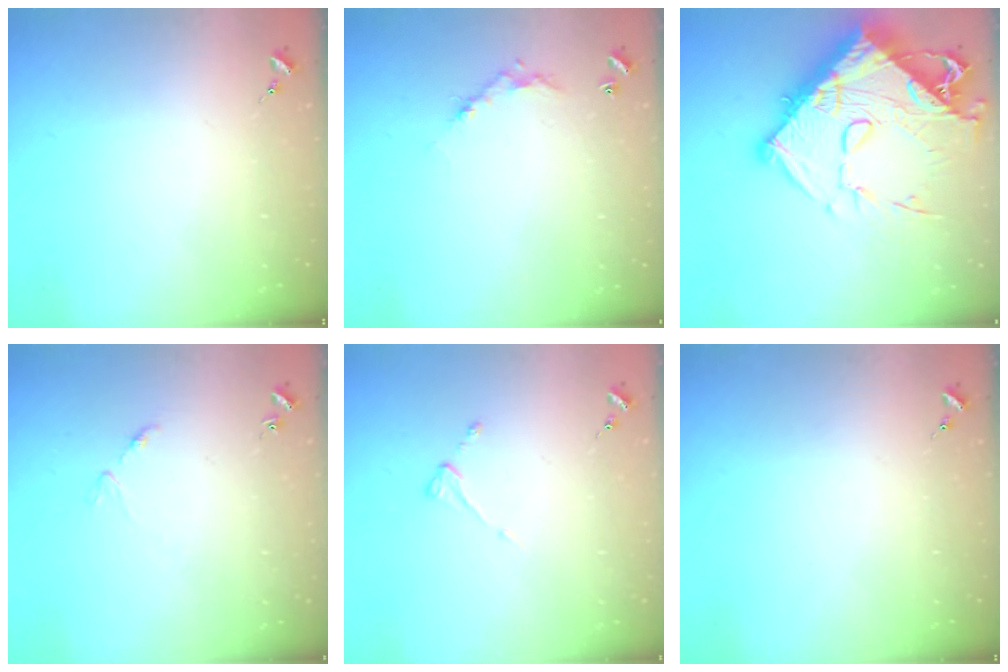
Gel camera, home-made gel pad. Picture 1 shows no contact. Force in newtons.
{"total": 5.2, "press": 5.2, "slide": 0.3}
{"total": 25.7, "press": 25.6, "slide": 2.6}
{"total": 3.8, "press": 3.8, "slide": 0.5}
{"total": 3.8, "press": 3.8, "slide": 0.3}
{"total": 0.0}